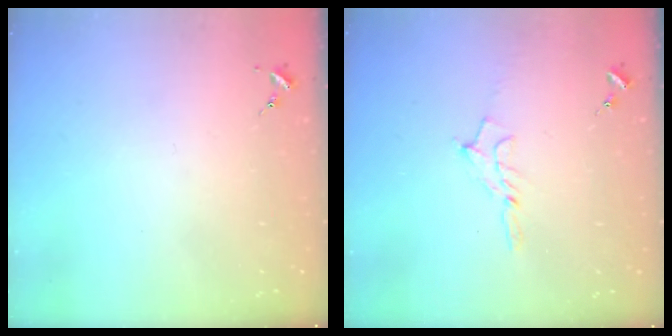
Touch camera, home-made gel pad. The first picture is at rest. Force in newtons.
{"total": 6.4, "press": 6.4, "slide": 0.7}